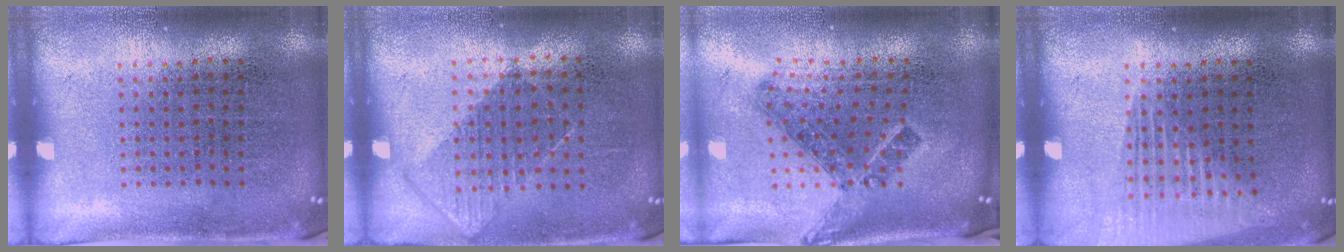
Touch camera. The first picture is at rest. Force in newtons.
{"total": 0.9, "press": 0.7, "slide": 0.4}
{"total": 1.5, "press": 1.1, "slide": 1.0}
{"total": 1.3, "press": 1.2, "slide": 0.2}